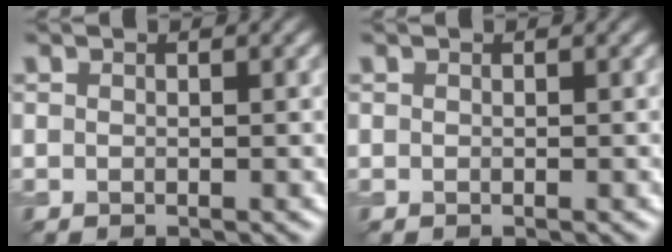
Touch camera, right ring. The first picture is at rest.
{"total": 0.0}